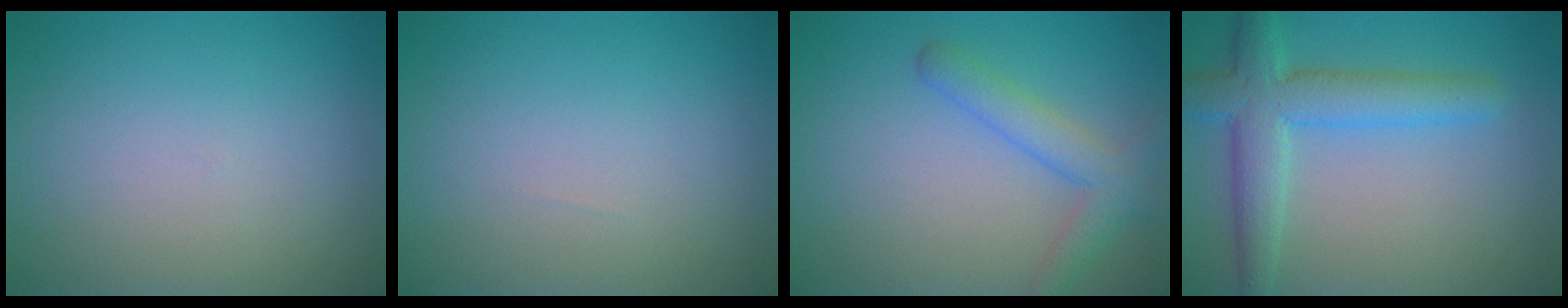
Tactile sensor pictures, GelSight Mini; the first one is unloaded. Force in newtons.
{"total": 0.0}
{"total": 3.2, "press": 3.2, "slide": 0.2}
{"total": 5.5, "press": 5.5, "slide": 0.3}